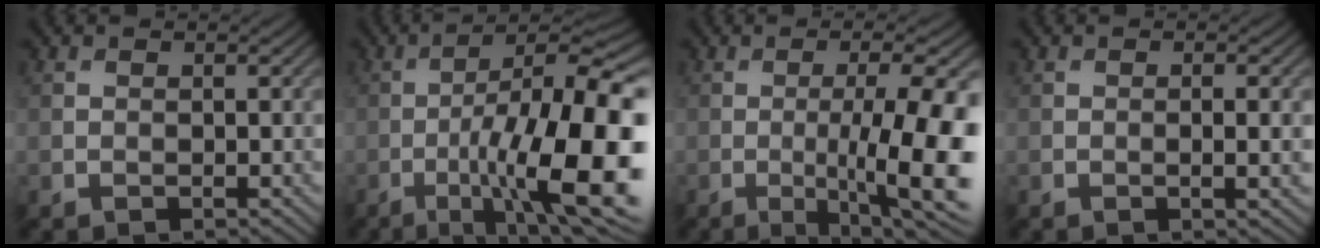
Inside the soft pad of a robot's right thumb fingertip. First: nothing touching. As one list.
[{"total": 17.9, "force": [-5.3, 5.0, 16.3], "torque": [-0.252, -0.006, -0.078]}, {"total": 13.8, "force": [-2.3, 3.4, 13.2], "torque": [-0.174, -0.002, -0.031]}, {"total": 2.4, "force": [-0.2, 0.4, 2.4], "torque": [-0.041, 0.000, -0.001]}]